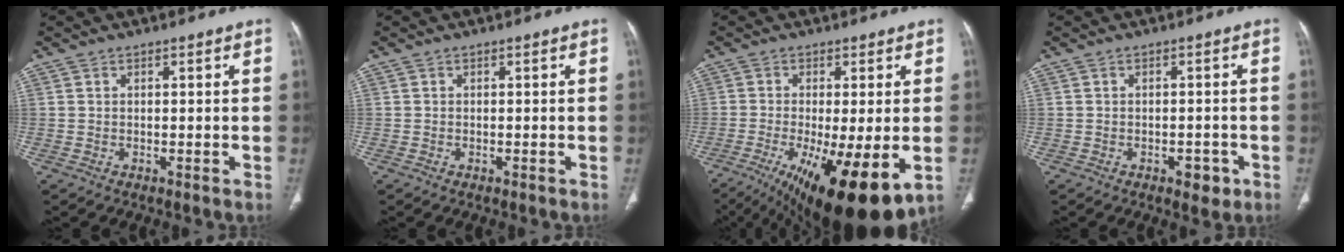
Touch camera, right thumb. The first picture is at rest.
{"total": 0.0}
{"total": 17.7, "force": [-6.3, 4.9, 15.8], "torque": [-0.243, -0.031, -0.087]}
{"total": 3.7, "force": [-1.9, 2.1, 2.3], "torque": [-0.015, 0.009, -0.019]}